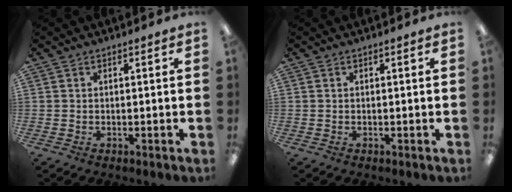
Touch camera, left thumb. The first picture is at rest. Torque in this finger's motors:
{"motor_torque": [0.01, 0.01, 0.03, -0.07, 0.00]}